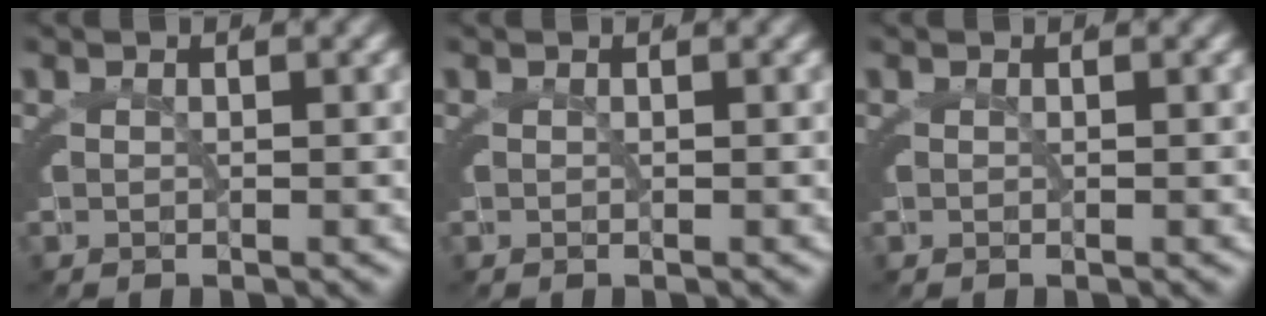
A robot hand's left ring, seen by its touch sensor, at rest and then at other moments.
{"total": 0.0}
{"total": 0.0}